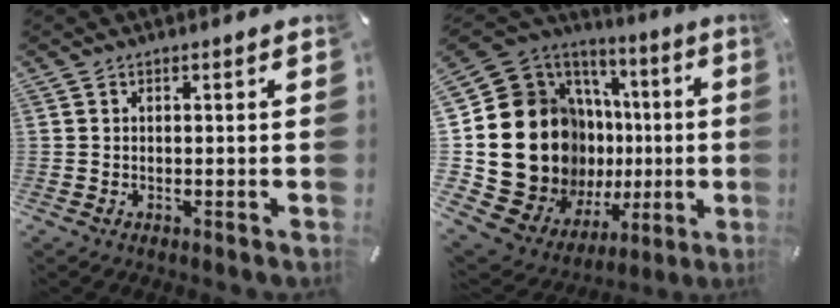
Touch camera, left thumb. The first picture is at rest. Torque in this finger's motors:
{"motor_torque": [2.41, 2.59, 2.02, -0.15, 0.25]}